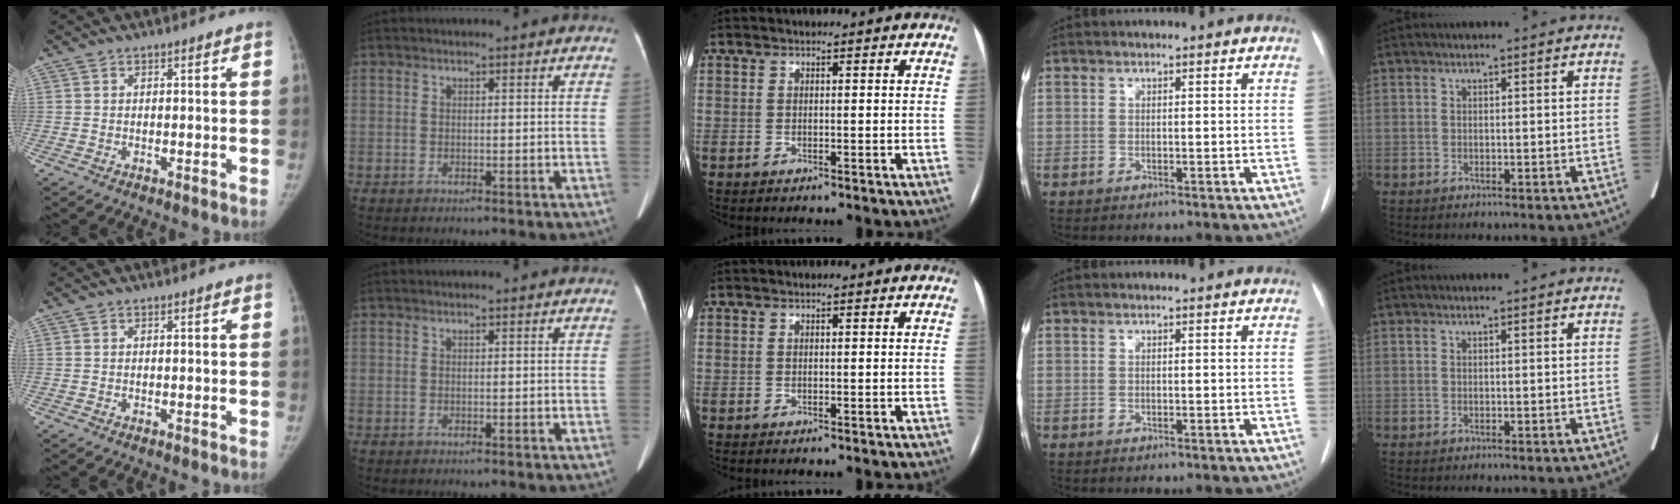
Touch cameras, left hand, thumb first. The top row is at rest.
{}